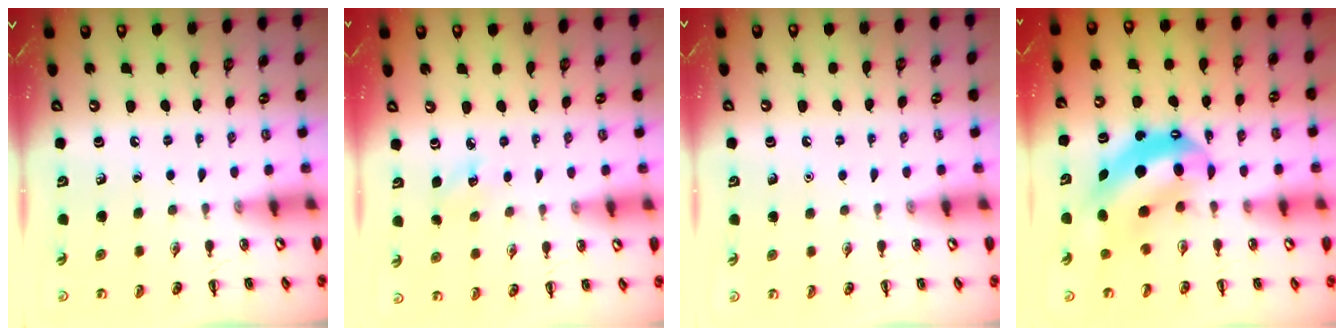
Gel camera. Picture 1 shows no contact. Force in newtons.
{"total": 3.7, "press": 3.5, "slide": 1.1}
{"total": 1.5, "press": 1.5, "slide": 0.1}
{"total": 9.4, "press": 9.2, "slide": 2.2}